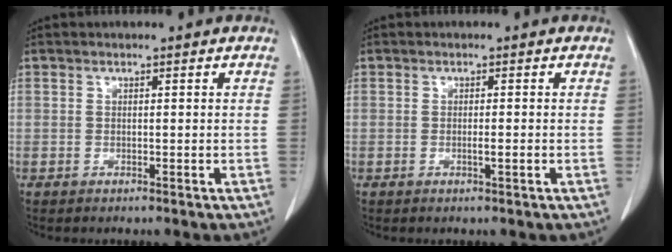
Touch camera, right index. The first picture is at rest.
{"total": 1.2, "force": [-0.3, -0.1, 1.2], "torque": [-0.022, -0.002, -0.005]}